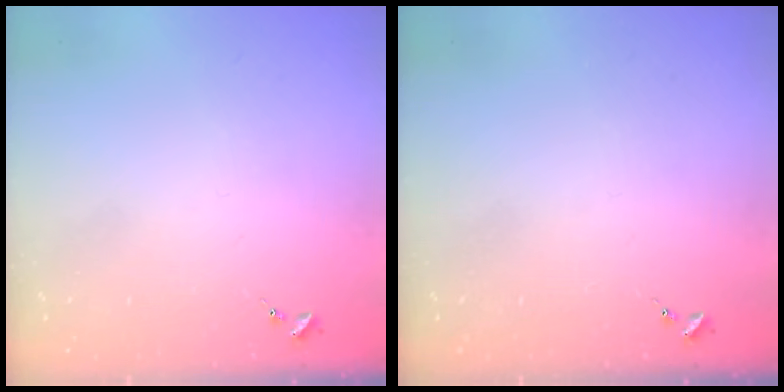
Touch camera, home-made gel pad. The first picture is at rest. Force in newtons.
{"total": 0.0}